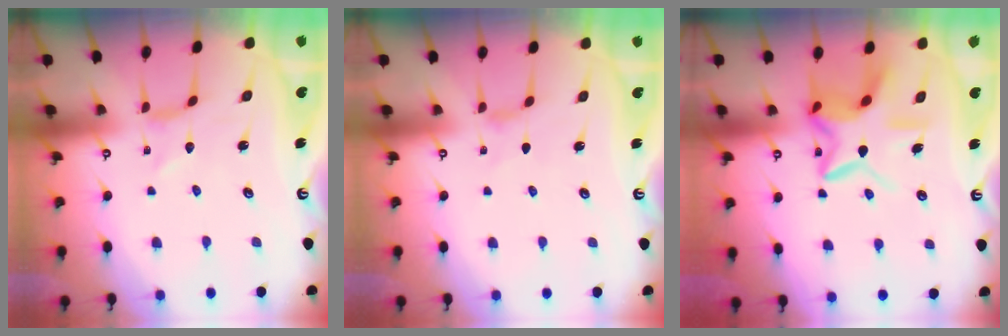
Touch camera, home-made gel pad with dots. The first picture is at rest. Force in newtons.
{"total": 1.1, "press": 1.0, "slide": 0.3}
{"total": 13.0, "press": 13.0, "slide": 1.2}